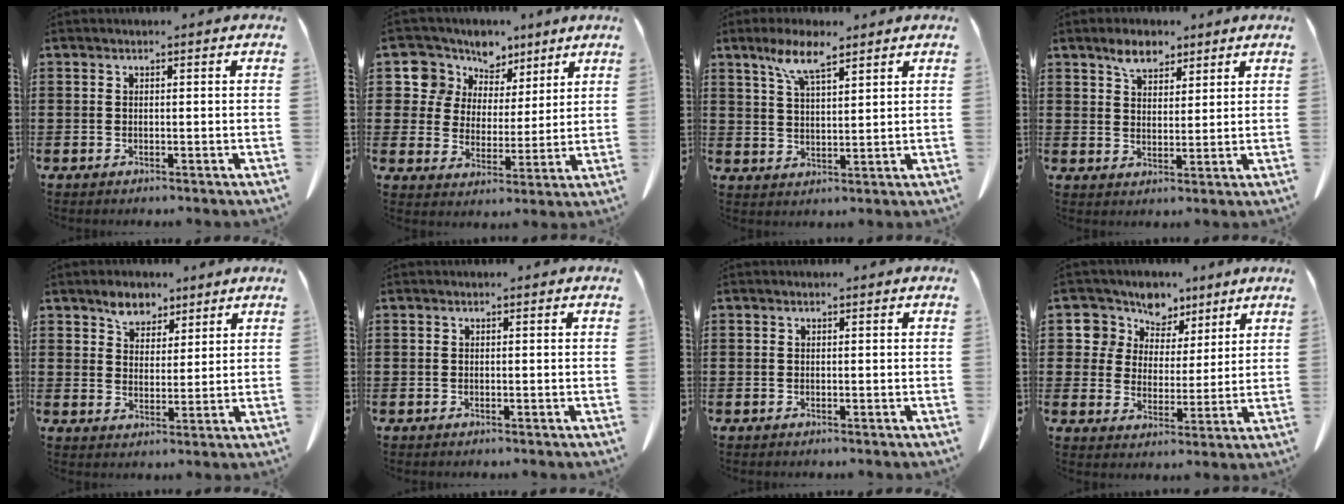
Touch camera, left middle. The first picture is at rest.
{"total": 8.1, "force": [5.8, 5.6, 0.5], "torque": [-0.057, -0.026, 0.108]}
{"total": 6.7, "force": [4.6, 1.5, 4.7], "torque": [-0.104, -0.001, 0.080]}
{"total": 4.9, "force": [3.8, 2.4, 2.0], "torque": [-0.041, 0.001, 0.069]}
{"total": 5.1, "force": [4.0, 2.9, 1.1], "torque": [-0.030, -0.001, 0.076]}
{"total": 0.0}
{"total": 0.0}
{"total": 7.1, "force": [5.1, 4.9, 0.0], "torque": [-0.049, -0.022, 0.094]}